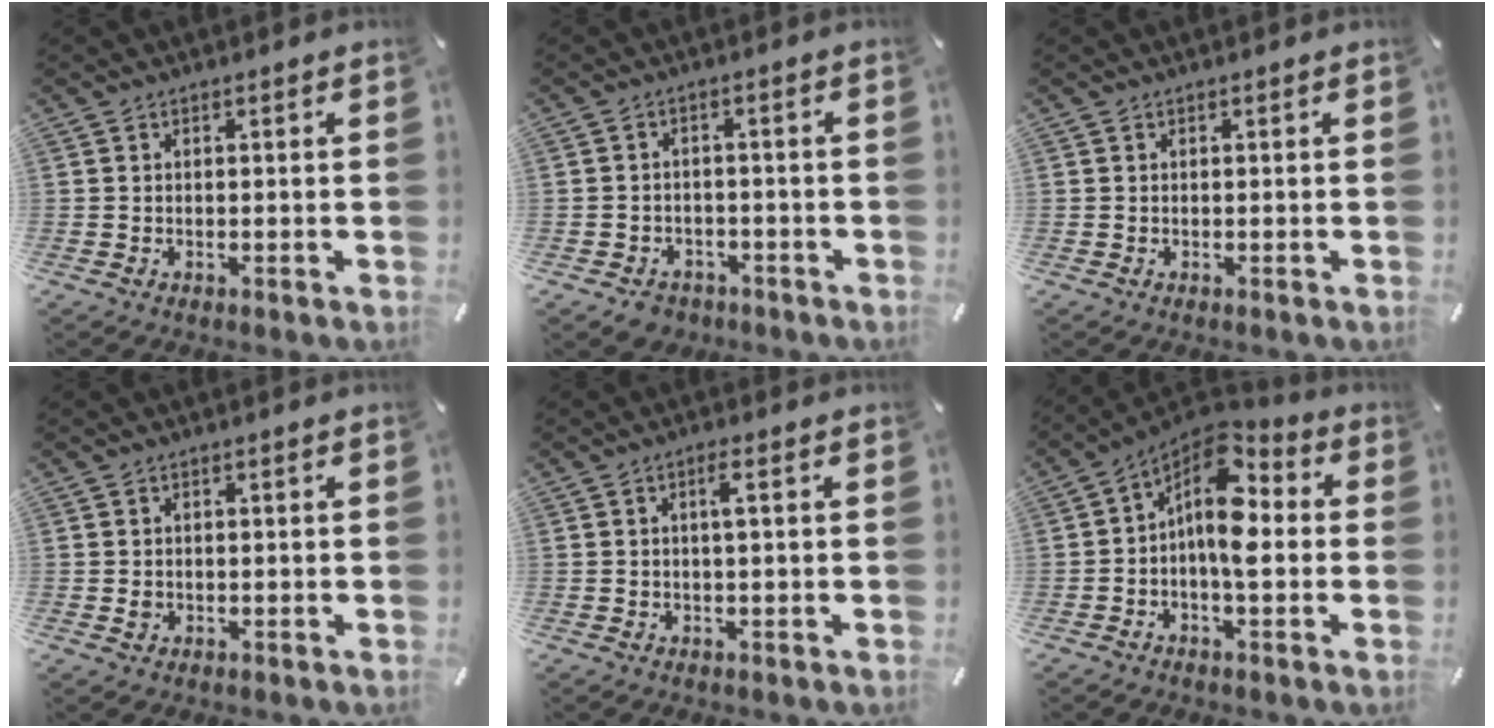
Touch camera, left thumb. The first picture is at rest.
{"total": 4.5, "force": [-2.9, 3.2, 1.2], "torque": [-0.023, 0.016, -0.055]}
{"total": 0.0}
{"total": 1.4, "force": [-0.2, 1.2, 0.8], "torque": [-0.015, 0.005, -0.005]}
{"total": 3.0, "force": [0.5, 0.5, 3.0], "torque": [-0.058, 0.006, 0.005]}
{"total": 12.1, "force": [1.7, 6.1, 10.3], "torque": [-0.189, -0.033, 0.025]}